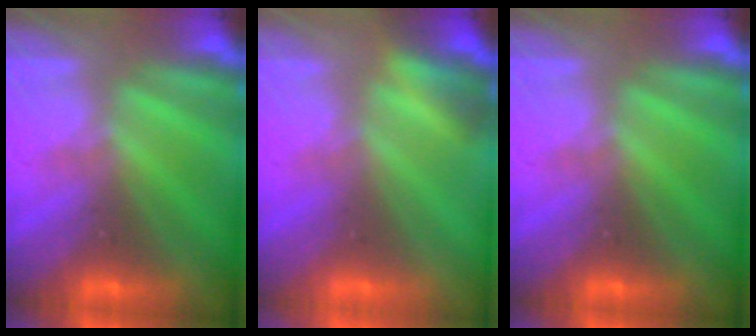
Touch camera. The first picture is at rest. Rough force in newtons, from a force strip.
{"total": 2.7}
{"total": 0.0}